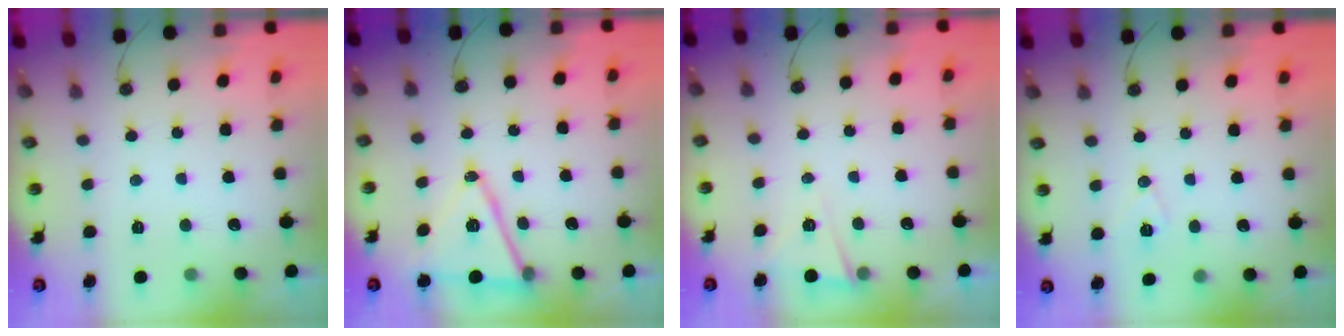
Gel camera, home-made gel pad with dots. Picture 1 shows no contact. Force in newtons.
{"total": 13.4, "press": 13.0, "slide": 3.5}
{"total": 2.8, "press": 2.4, "slide": 1.4}
{"total": 6.6, "press": 5.4, "slide": 3.8}